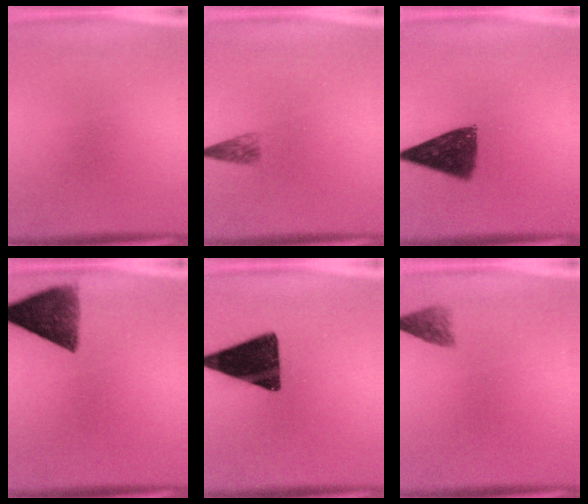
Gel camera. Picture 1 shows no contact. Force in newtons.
{"total": 2.0}
{"total": 9.6}
{"total": 9.3}
{"total": 16.4}
{"total": 2.3}